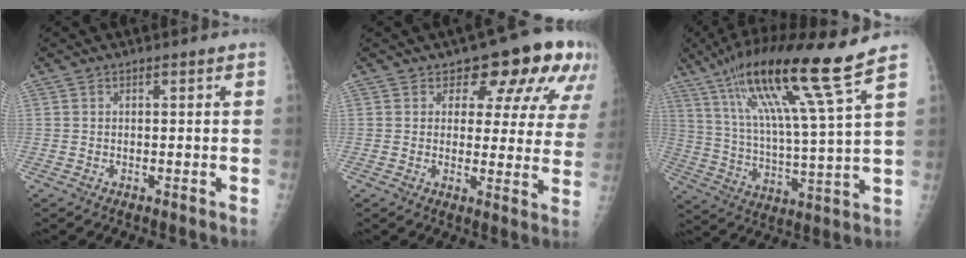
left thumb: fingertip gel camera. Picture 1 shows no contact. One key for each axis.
{"total": 12.5, "fx": 7.6, "fy": 7.1, "fz": 7.0, "tx": -0.028, "ty": -0.030, "tz": 0.076}
{"total": 18.8, "fx": 11.8, "fy": 0.0, "fz": 14.6, "tx": -0.252, "ty": -0.044, "tz": 0.206}